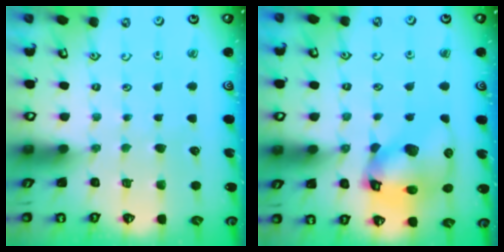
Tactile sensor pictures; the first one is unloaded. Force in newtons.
{"total": 12.8, "press": 12.7, "slide": 1.8}